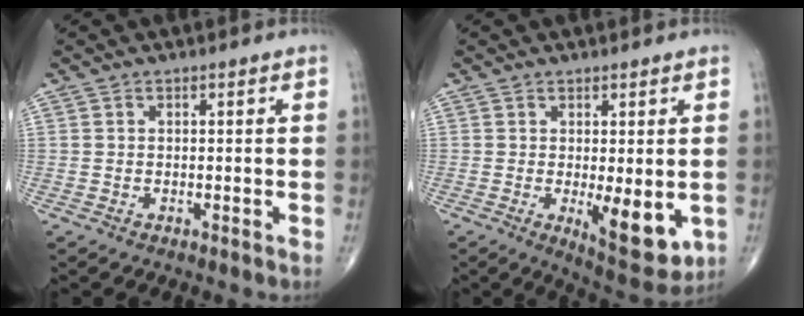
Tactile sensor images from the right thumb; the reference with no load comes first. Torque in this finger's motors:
{"motor_torque": [1.41, 1.15, 0.38, -0.44, 0.22]}